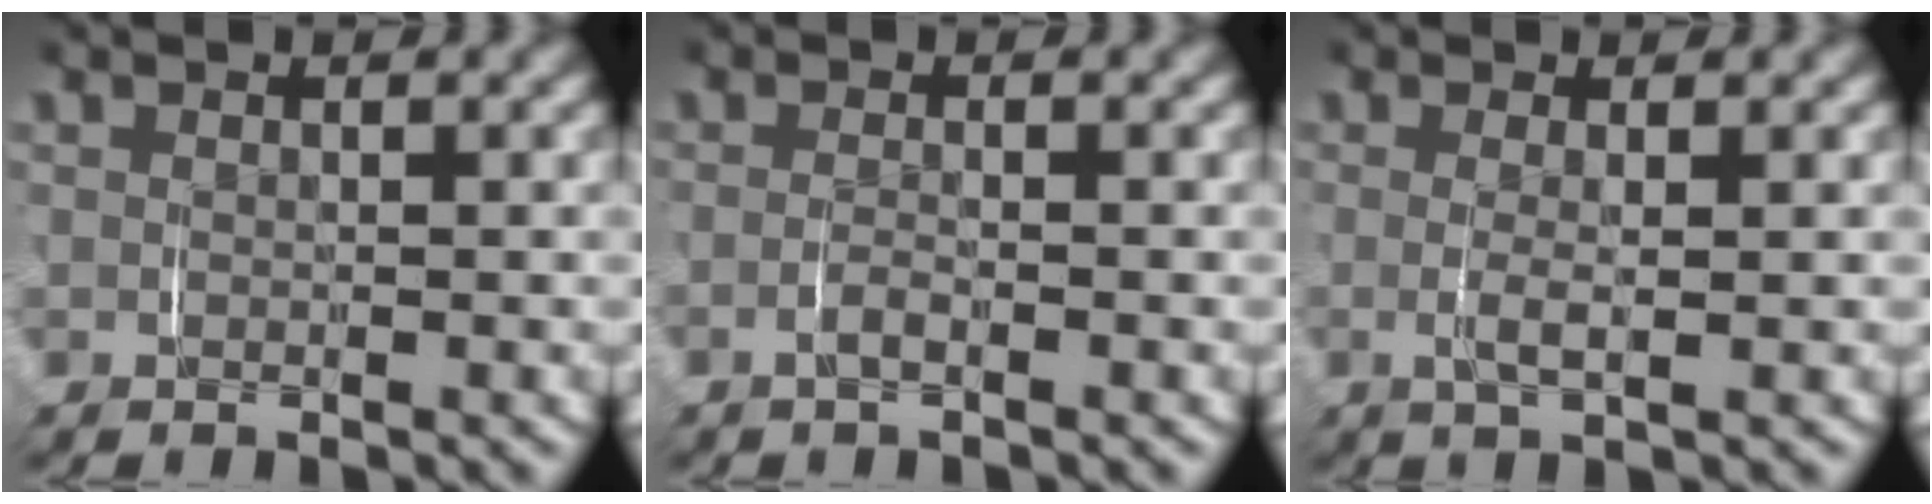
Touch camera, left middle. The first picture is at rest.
{"total": 1.1, "force": [-0.9, -0.2, 0.6], "torque": [-0.013, -0.005, -0.015]}
{"total": 1.7, "force": [-0.1, 0.0, 1.7], "torque": [-0.034, -0.006, 0.001]}